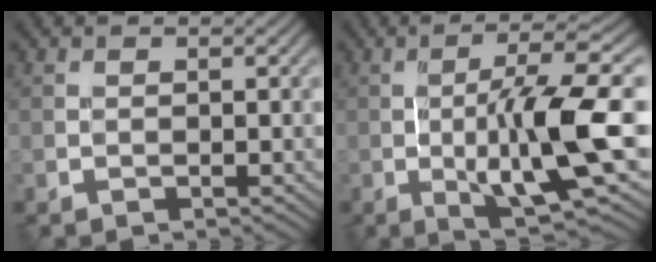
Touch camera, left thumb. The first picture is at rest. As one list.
[{"total": 11.9, "force": [-1.6, 2.1, 11.6], "torque": [-0.181, 0.015, -0.023]}]